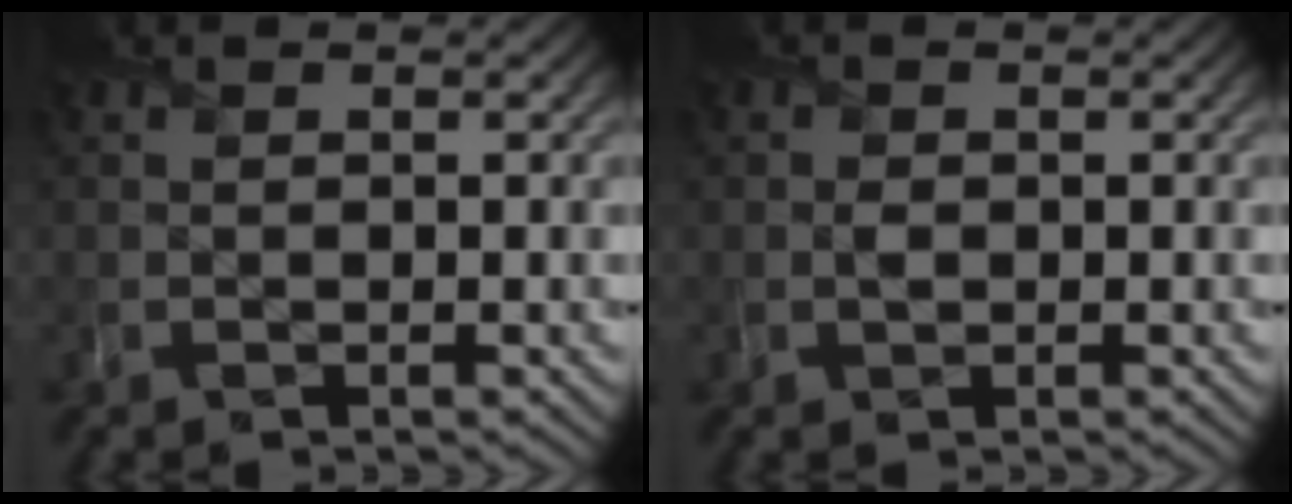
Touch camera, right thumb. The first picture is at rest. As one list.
[{"total": 0.8, "force": [0.1, 0.7, 0.5], "torque": [-0.010, 0.001, -0.002]}]